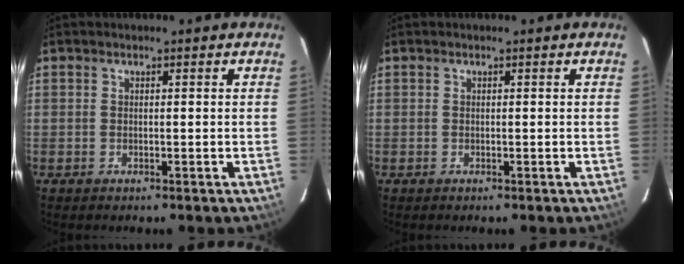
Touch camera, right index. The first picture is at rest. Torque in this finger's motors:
{"motor_torque": [0.00, 0.00, 0.01, 0.00]}